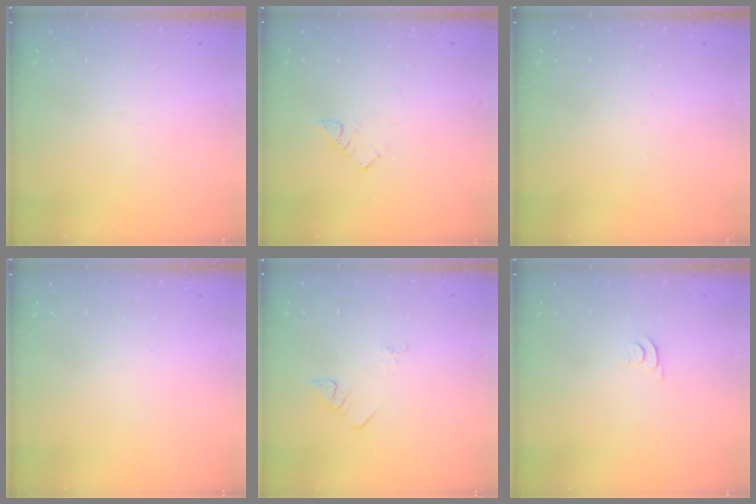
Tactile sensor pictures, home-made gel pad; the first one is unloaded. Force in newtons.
{"total": 2.9, "press": 2.9, "slide": 0.5}
{"total": 1.8, "press": 1.8, "slide": 0.4}
{"total": 2.2, "press": 2.1, "slide": 0.4}
{"total": 2.3, "press": 2.3, "slide": 0.4}
{"total": 3.2, "press": 3.2, "slide": 0.4}